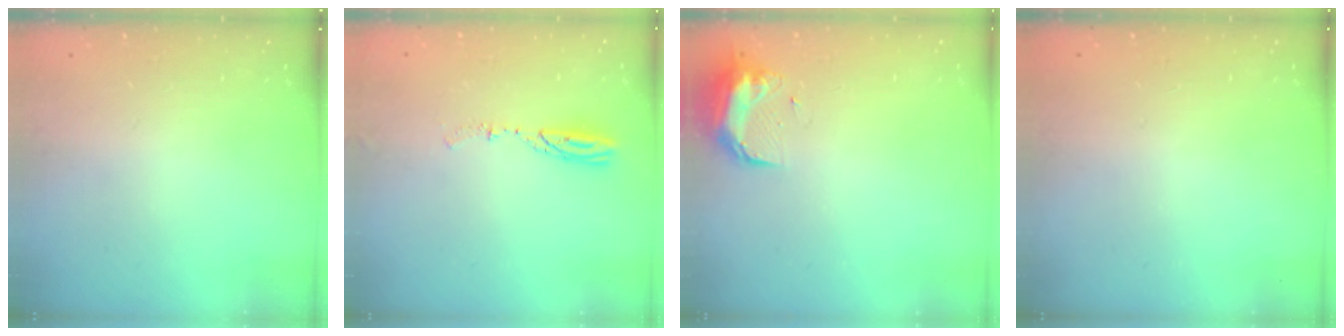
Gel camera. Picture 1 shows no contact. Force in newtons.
{"total": 4.5, "press": 4.3, "slide": 1.0}
{"total": 9.7, "press": 9.7, "slide": 0.7}
{"total": 0.0}